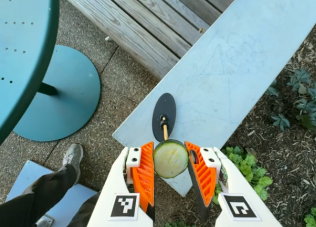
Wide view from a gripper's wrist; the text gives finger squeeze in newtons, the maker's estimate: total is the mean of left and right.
{"total": 10.4, "left": 10.6, "right": 10.2}